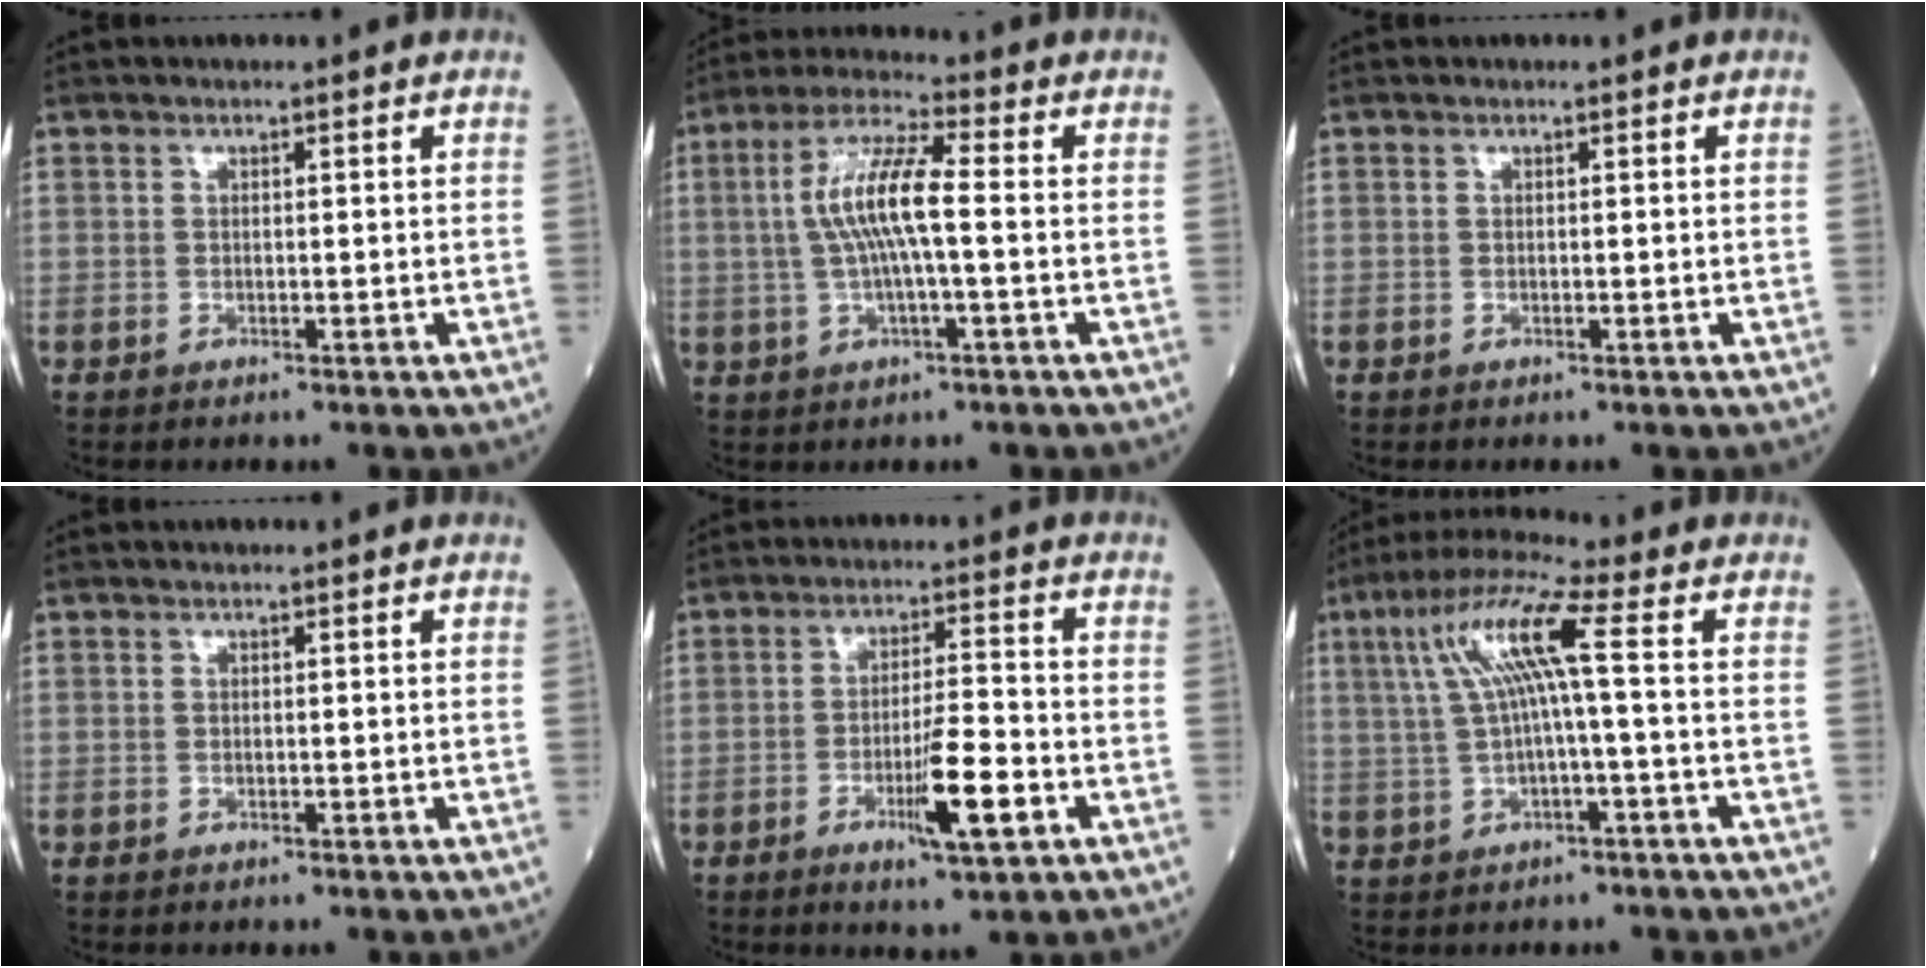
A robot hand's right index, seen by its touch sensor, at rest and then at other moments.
{"total": 9.3, "force": [0.2, 1.3, 9.2], "torque": [-0.184, 0.016, -0.002]}
{"total": 0.0}
{"total": 0.0}
{"total": 8.2, "force": [-3.3, 0.8, 7.5], "torque": [-0.127, -0.008, -0.054]}
{"total": 9.4, "force": [1.6, 0.1, 9.3], "torque": [-0.185, 0.032, 0.030]}